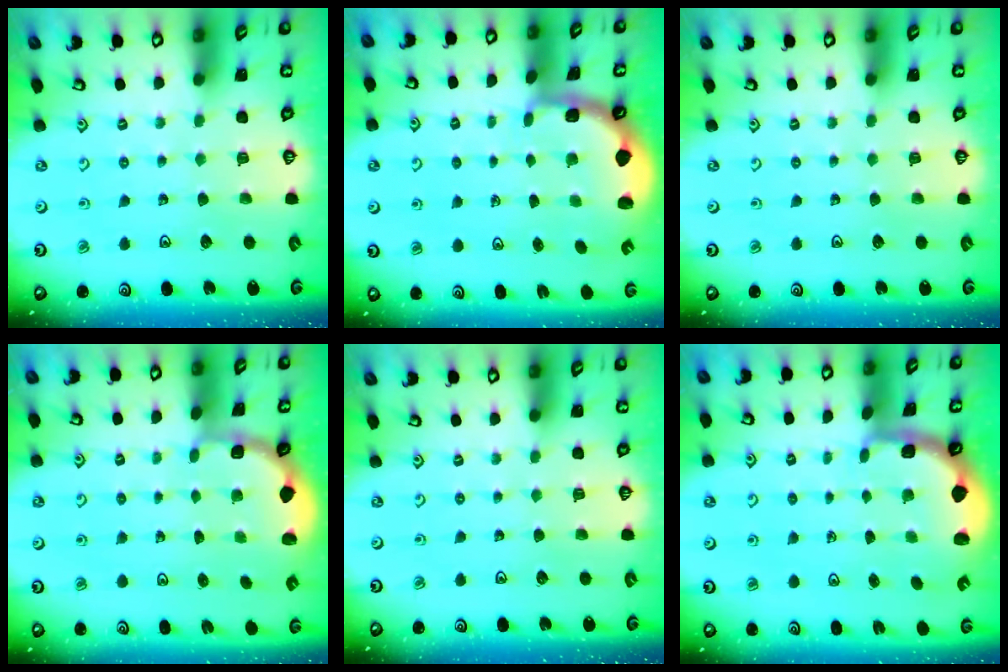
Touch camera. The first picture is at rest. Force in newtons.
{"total": 2.1, "press": 1.8, "slide": 1.0}
{"total": 0.0}
{"total": 1.8, "press": 1.6, "slide": 0.7}
{"total": 0.0}
{"total": 2.0, "press": 1.8, "slide": 0.9}